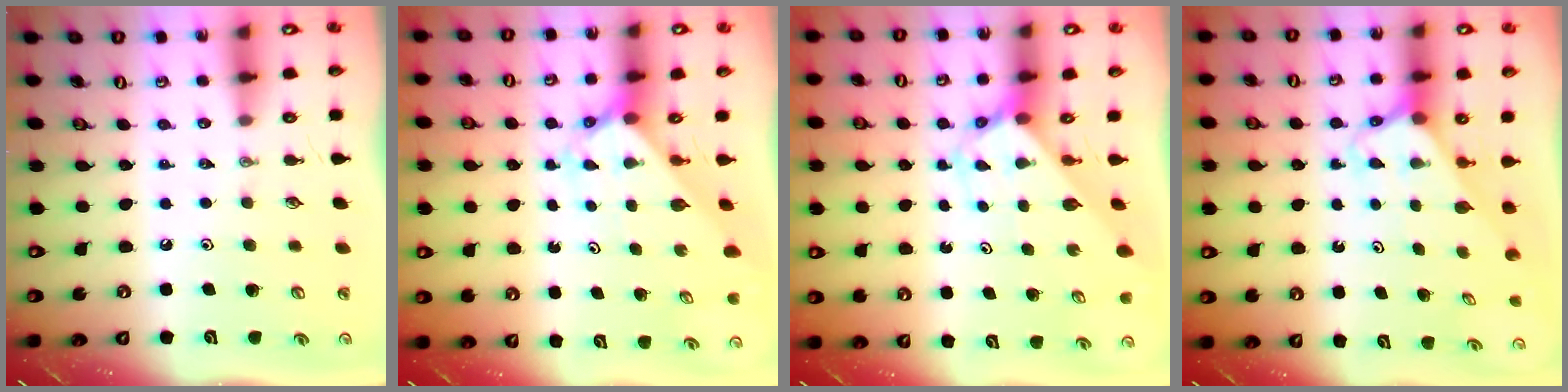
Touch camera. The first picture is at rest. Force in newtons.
{"total": 2.0, "press": 2.0, "slide": 0.1}
{"total": 2.7, "press": 2.7, "slide": 0.2}
{"total": 2.6, "press": 2.6, "slide": 0.1}